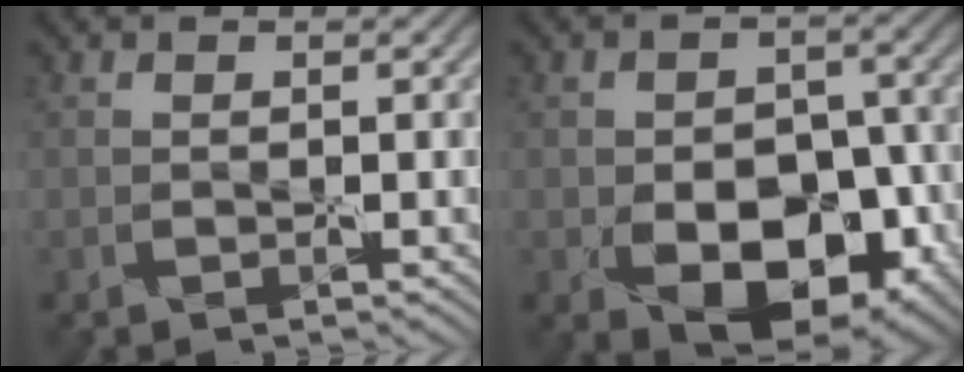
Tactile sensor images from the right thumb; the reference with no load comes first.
{"total": 10.3, "force": [-4.4, 6.5, 6.6], "torque": [-0.095, -0.019, -0.059]}